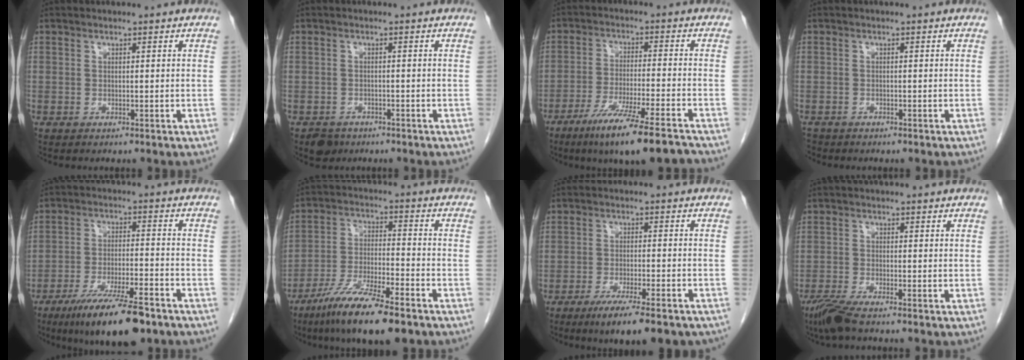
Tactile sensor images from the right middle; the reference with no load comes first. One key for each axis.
{"total": 2.6, "fx": -1.8, "fy": 1.8, "fz": 0.5, "tx": -0.012, "ty": 0.003, "tz": -0.026}
{"total": 13.0, "fx": -9.7, "fy": -0.1, "fz": 8.6, "tx": -0.147, "ty": -0.039, "tz": -0.161}
{"total": 1.8, "fx": -1.5, "fy": 0.9, "fz": 0.3, "tx": -0.008, "ty": -0.002, "tz": -0.023}
{"total": 13.3, "fx": -9.3, "fy": 2.3, "fz": 9.2, "tx": -0.159, "ty": -0.028, "tz": -0.156}
{"total": 12.7, "fx": -8.7, "fy": 1.5, "fz": 9.1, "tx": -0.177, "ty": -0.032, "tz": -0.156}
{"total": 11.1, "fx": -8.2, "fy": 1.6, "fz": 7.3, "tx": -0.100, "ty": -0.019, "tz": -0.120}
{"total": 4.4, "fx": -3.3, "fy": 0.2, "fz": 2.9, "tx": -0.062, "ty": -0.013, "tz": -0.067}